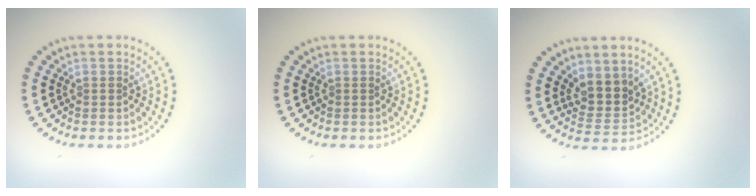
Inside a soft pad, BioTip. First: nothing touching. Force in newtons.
{"total": 0.0}
{"total": 2.9, "press": 2.4, "slide": 1.7}